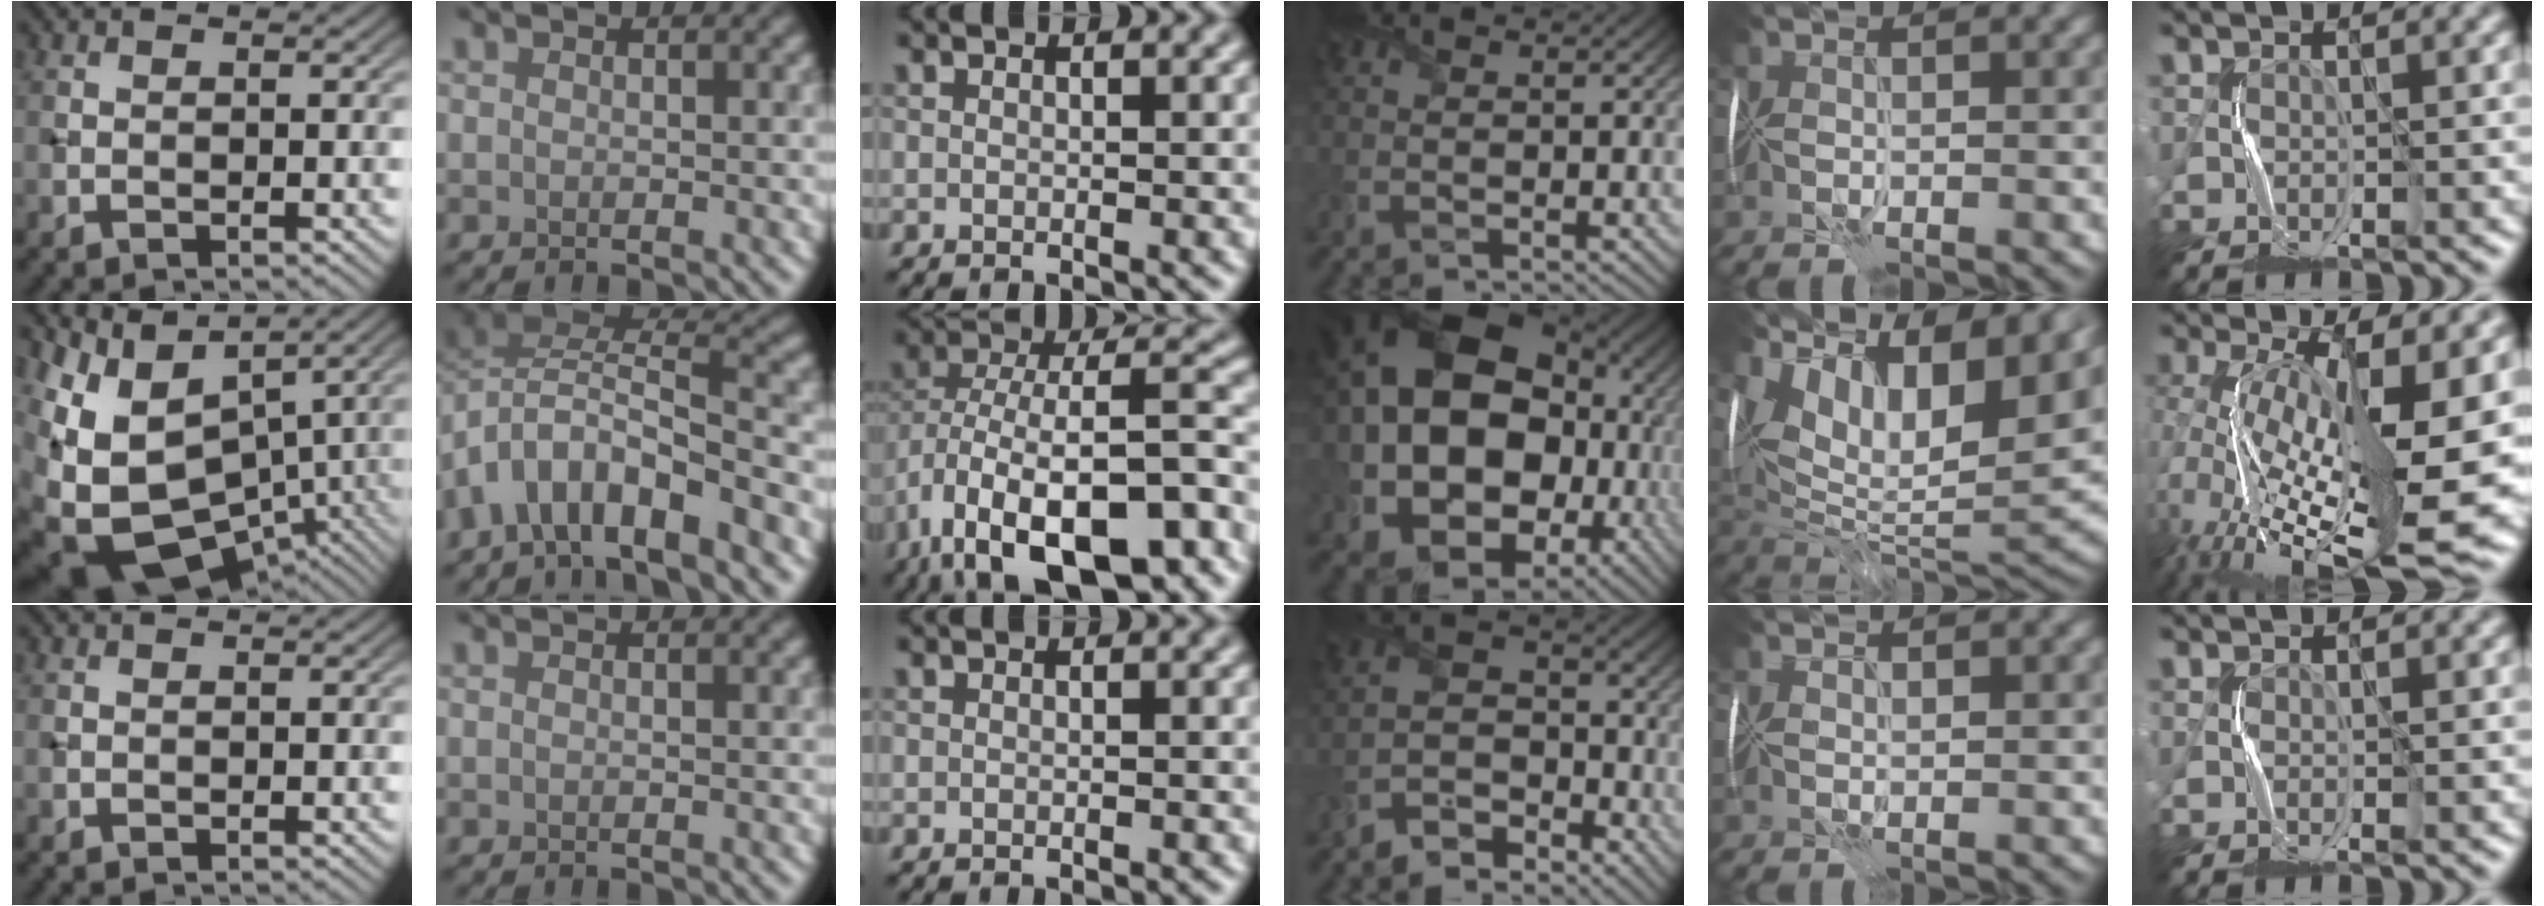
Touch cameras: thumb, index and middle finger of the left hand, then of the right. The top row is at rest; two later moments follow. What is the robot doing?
{"motion": "fold", "object": "memory foam"}